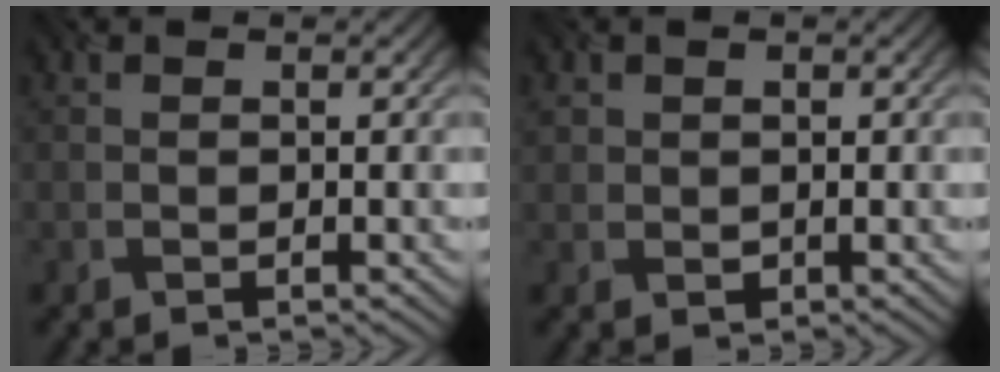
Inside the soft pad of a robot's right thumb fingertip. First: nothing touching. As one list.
[{"total": 1.5, "force": [0.2, 1.4, 0.4], "torque": [-0.010, -0.006, 0.006]}]